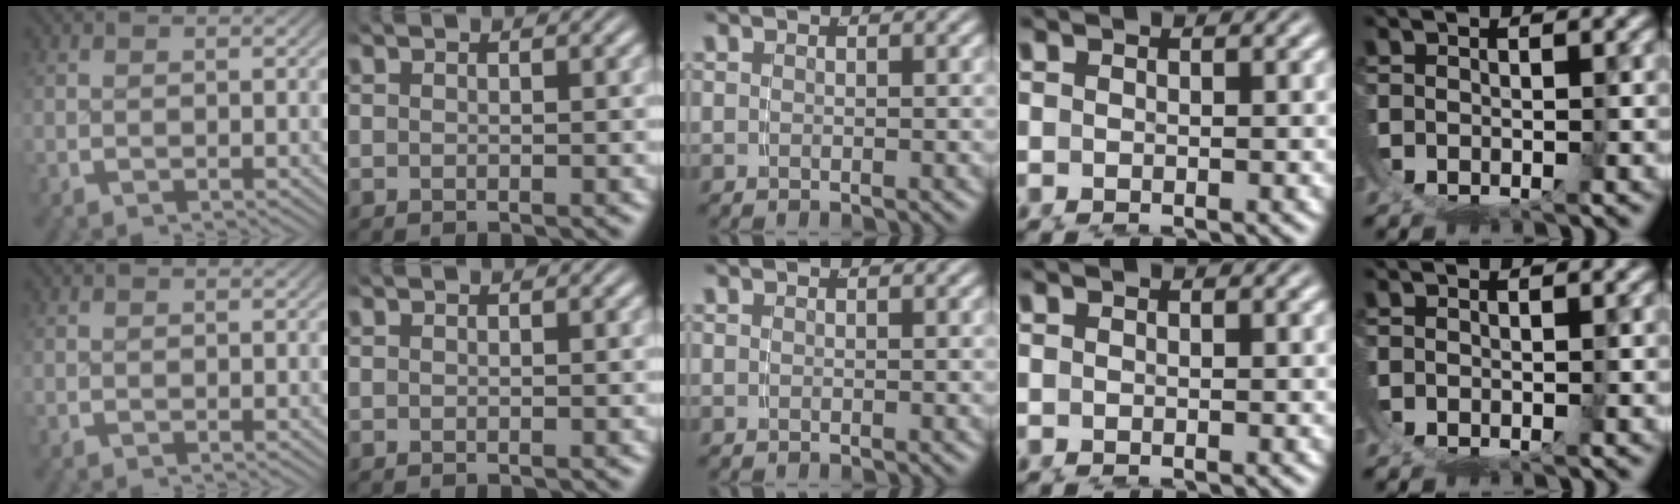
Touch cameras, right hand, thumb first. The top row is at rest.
{}